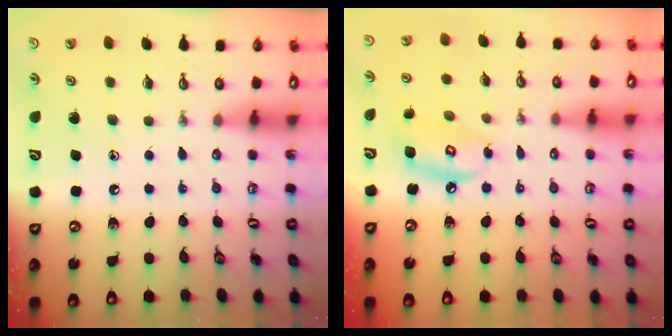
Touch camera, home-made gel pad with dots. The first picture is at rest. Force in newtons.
{"total": 8.5, "press": 8.5, "slide": 0.7}